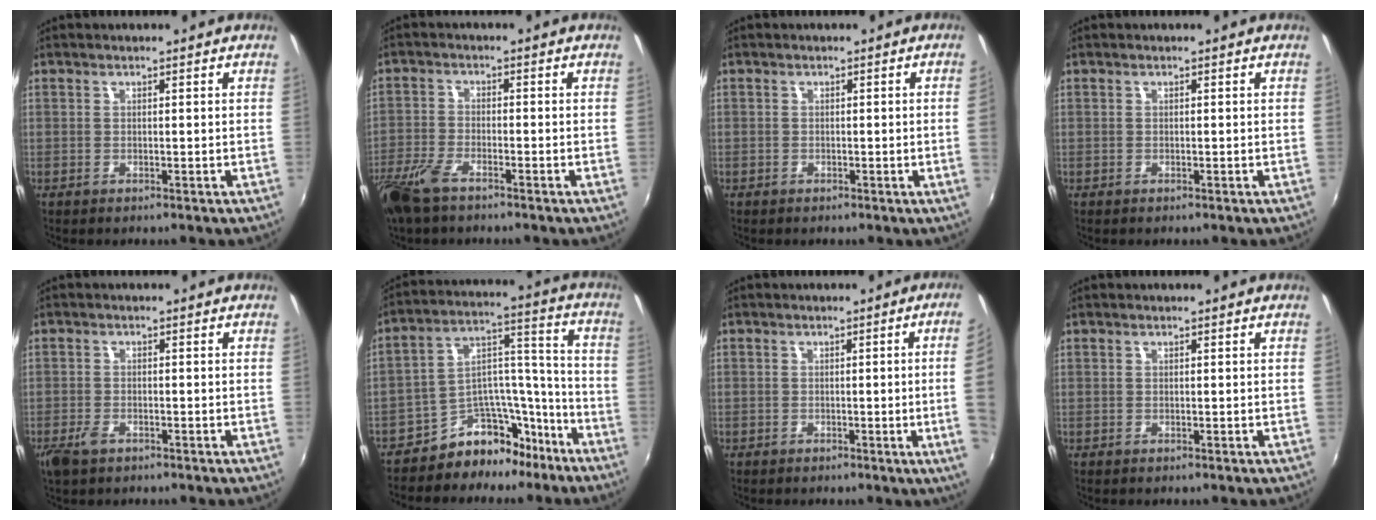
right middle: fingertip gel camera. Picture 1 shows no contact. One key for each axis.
{"total": 8.3, "fx": -5.9, "fy": 2.8, "fz": 5.0, "tx": -0.131, "ty": -0.019, "tz": -0.123}
{"total": 0.9, "fx": -0.2, "fy": -0.4, "fz": 0.7, "tx": -0.013, "ty": 0.000, "tz": -0.005}
{"total": 0.0}
{"total": 3.7, "fx": -2.4, "fy": 1.8, "fz": 2.1, "tx": -0.053, "ty": -0.007, "tz": -0.047}
{"total": 12.3, "fx": -9.3, "fy": 6.8, "fz": 4.5, "tx": -0.060, "ty": 0.078, "tz": -0.138}
{"total": 4.5, "fx": -0.1, "fy": -1.5, "fz": 4.3, "tx": -0.065, "ty": -0.008, "tz": 0.005}
{"total": 0.0}